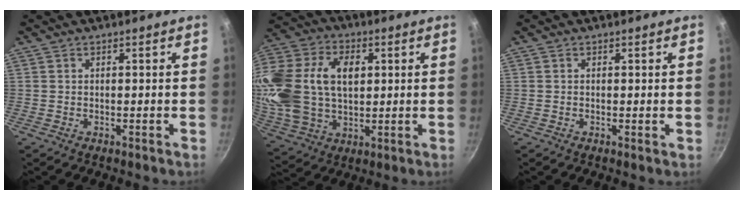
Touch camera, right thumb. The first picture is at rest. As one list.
[{"total": 24.6, "force": [4.4, 16.6, 17.6], "torque": [-0.374, 0.017, 0.082]}, {"total": 0.0}]